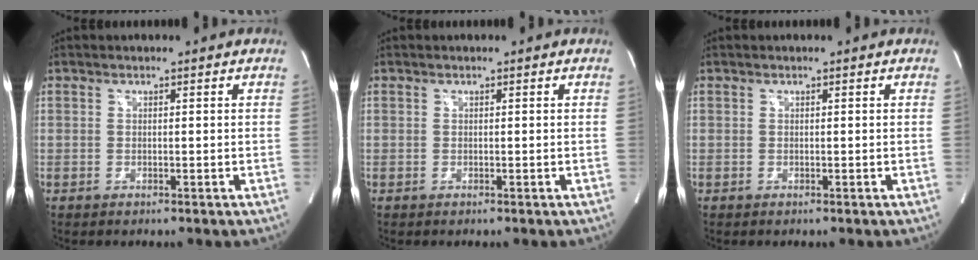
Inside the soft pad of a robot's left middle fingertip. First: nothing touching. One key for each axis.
{"total": 0.0}
{"total": 0.0}